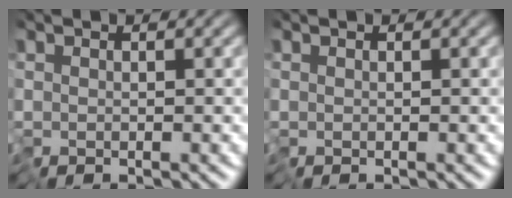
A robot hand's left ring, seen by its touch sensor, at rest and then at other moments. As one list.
[{"total": 0.0}]